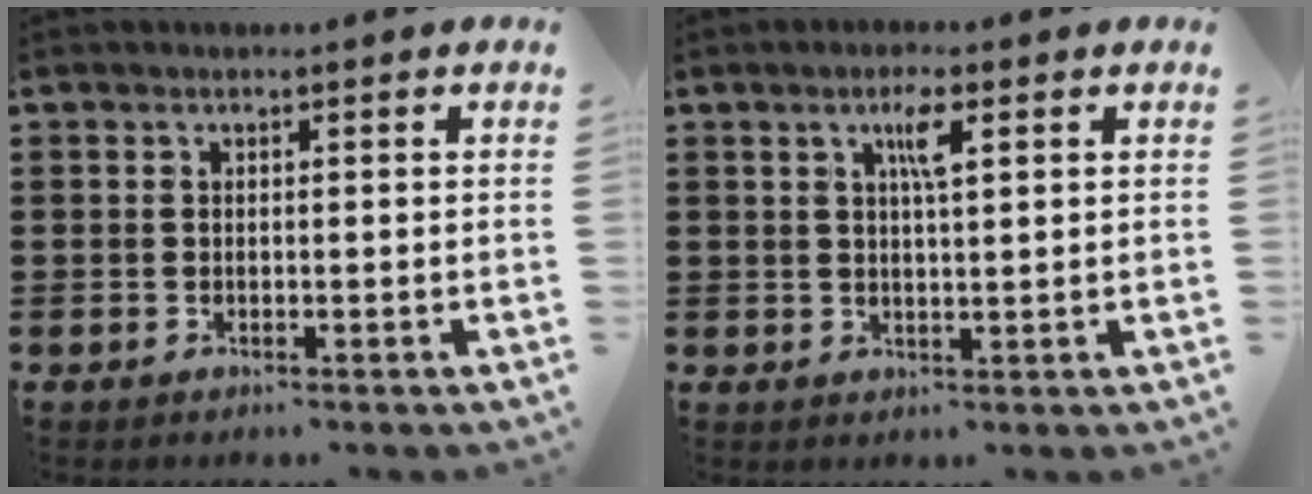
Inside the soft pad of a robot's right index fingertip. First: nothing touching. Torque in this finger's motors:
{"motor_torque": [0.57, -0.13, 0.27, 0.08]}